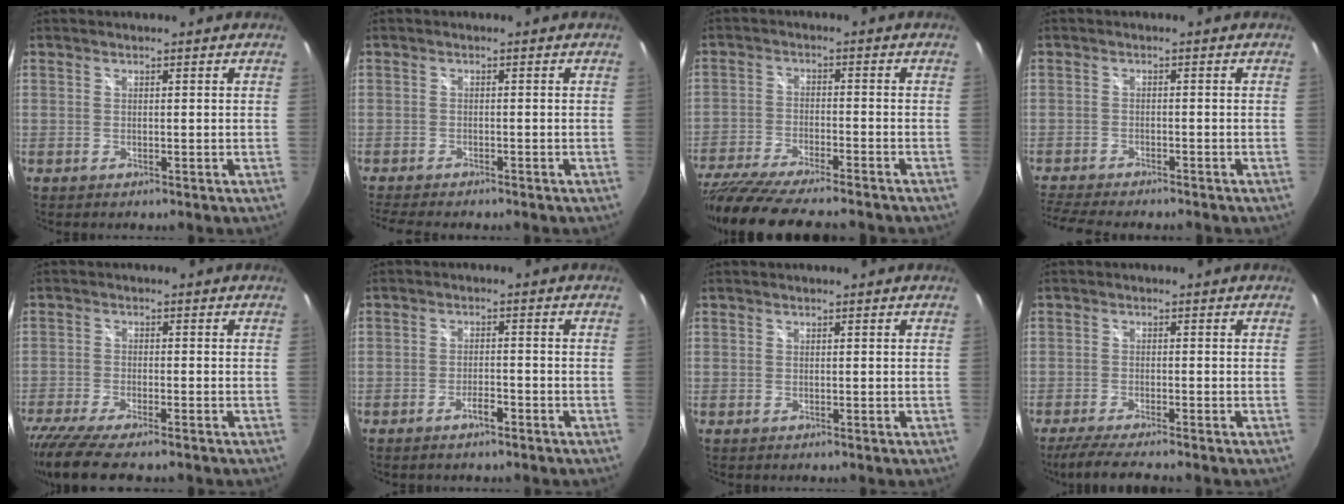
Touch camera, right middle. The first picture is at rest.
{"total": 6.5, "force": [-5.7, 1.0, 3.0], "torque": [-0.067, -0.022, -0.093]}
{"total": 18.9, "force": [-16.1, 3.0, 9.5], "torque": [-0.195, -0.047, -0.264]}
{"total": 9.6, "force": [-8.6, 1.6, 4.0], "torque": [-0.103, -0.023, -0.142]}
{"total": 9.8, "force": [-8.1, 1.3, 5.3], "torque": [-0.129, -0.043, -0.143]}
{"total": 2.7, "force": [-2.1, 0.8, 1.5], "torque": [-0.036, 0.002, -0.035]}
{"total": 0.0}
{"total": 6.3, "force": [-5.4, -0.4, 3.2], "torque": [-0.077, -0.019, -0.093]}